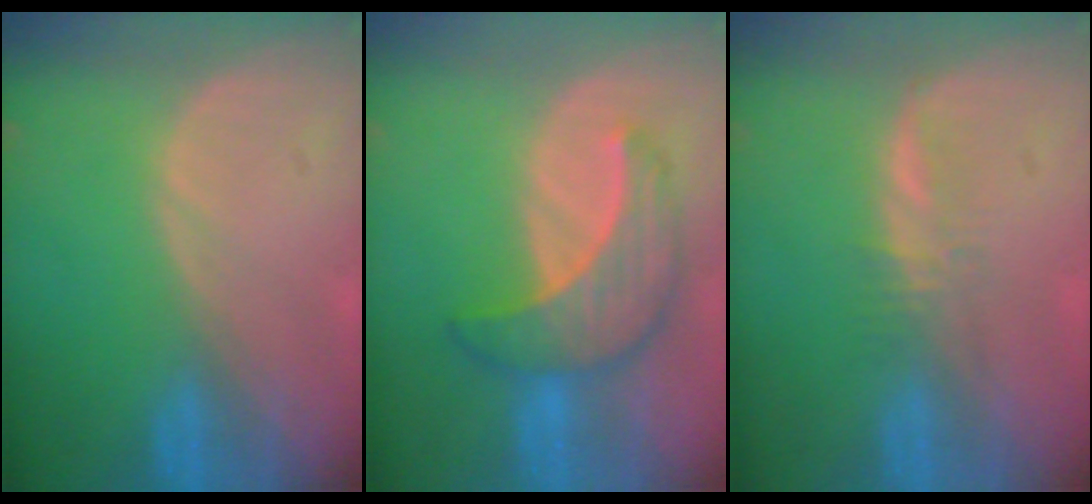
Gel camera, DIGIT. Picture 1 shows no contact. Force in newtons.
{"total": 7.4, "press": 7.4, "slide": 0.2}
{"total": 2.3, "press": 2.2, "slide": 0.6}